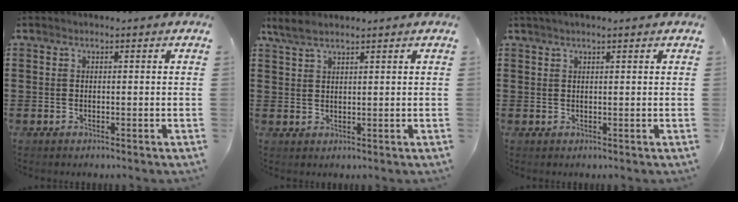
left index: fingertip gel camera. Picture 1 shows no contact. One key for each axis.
{"total": 2.5, "fx": 2.0, "fy": 0.6, "fz": 1.4, "tx": -0.032, "ty": 0.002, "tz": 0.037}
{"total": 1.2, "fx": 0.9, "fy": 0.0, "fz": 0.8, "tx": -0.016, "ty": 0.002, "tz": 0.016}